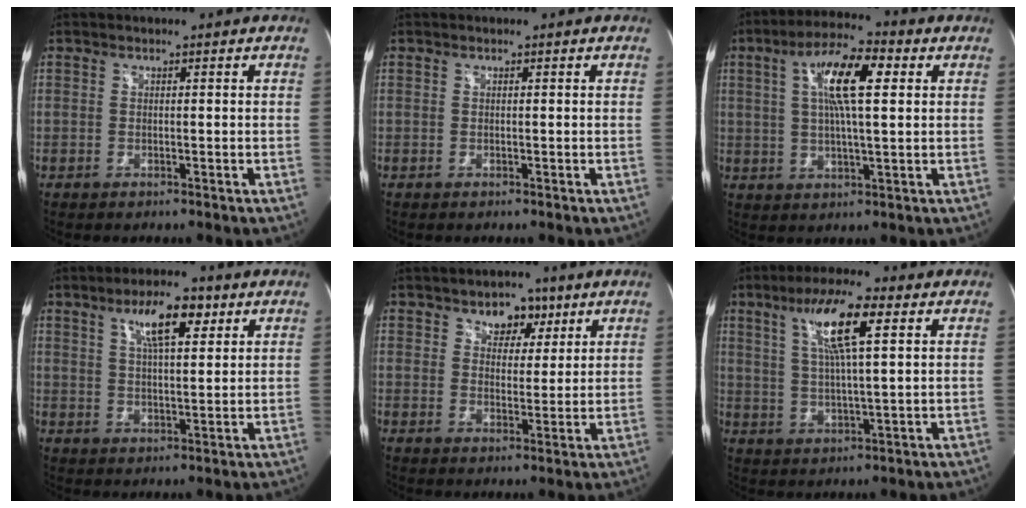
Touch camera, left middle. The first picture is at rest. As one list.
[{"total": 0.0}, {"total": 11.0, "force": [3.2, 1.9, 10.4], "torque": [-0.196, 0.016, 0.053]}, {"total": 8.0, "force": [4.1, 1.9, 6.6], "torque": [-0.122, 0.006, 0.071]}, {"total": 5.2, "force": [3.1, 3.4, 2.4], "torque": [-0.030, 0.007, 0.049]}, {"total": 10.4, "force": [4.4, 0.8, 9.4], "torque": [-0.178, 0.010, 0.079]}]